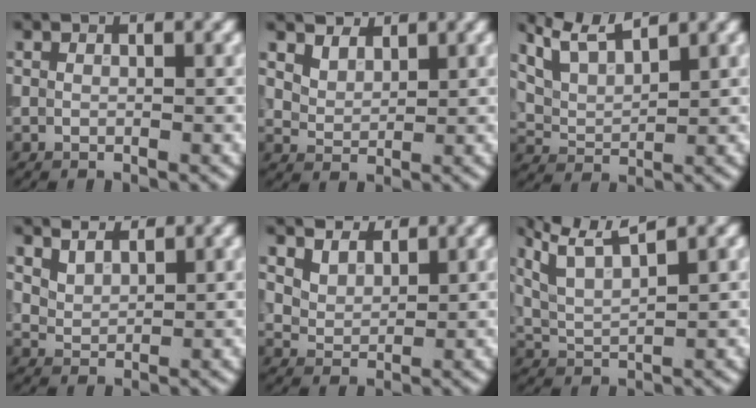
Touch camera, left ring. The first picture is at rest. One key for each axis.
{"total": 3.8, "fx": 2.9, "fy": 2.1, "fz": 1.4, "tx": -0.047, "ty": -0.010, "tz": 0.066}
{"total": 4.9, "fx": 4.1, "fy": 1.3, "fz": 2.2, "tx": -0.059, "ty": 0.015, "tz": 0.070}
{"total": 3.3, "fx": 2.6, "fy": 1.5, "fz": 1.2, "tx": -0.037, "ty": -0.002, "tz": 0.058}
{"total": 4.5, "fx": 3.3, "fy": 2.6, "fz": 1.7, "tx": -0.062, "ty": -0.009, "tz": 0.074}
{"total": 6.1, "fx": 4.4, "fy": 1.4, "fz": 3.9, "tx": -0.079, "ty": 0.027, "tz": 0.066}